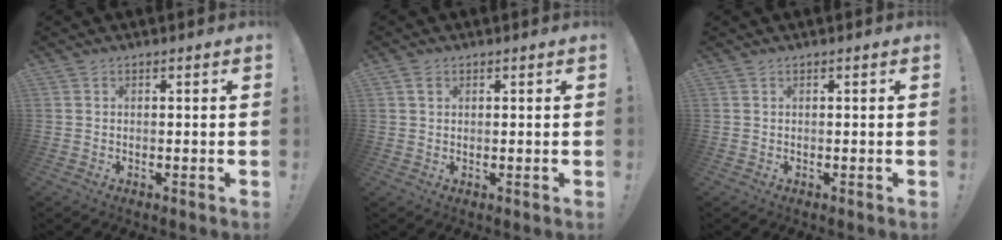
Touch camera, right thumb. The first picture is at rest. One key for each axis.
{"total": 1.3, "fx": 0.8, "fy": 1.0, "fz": 0.4, "tx": 0.007, "ty": -0.004, "tz": 0.011}
{"total": 0.0}